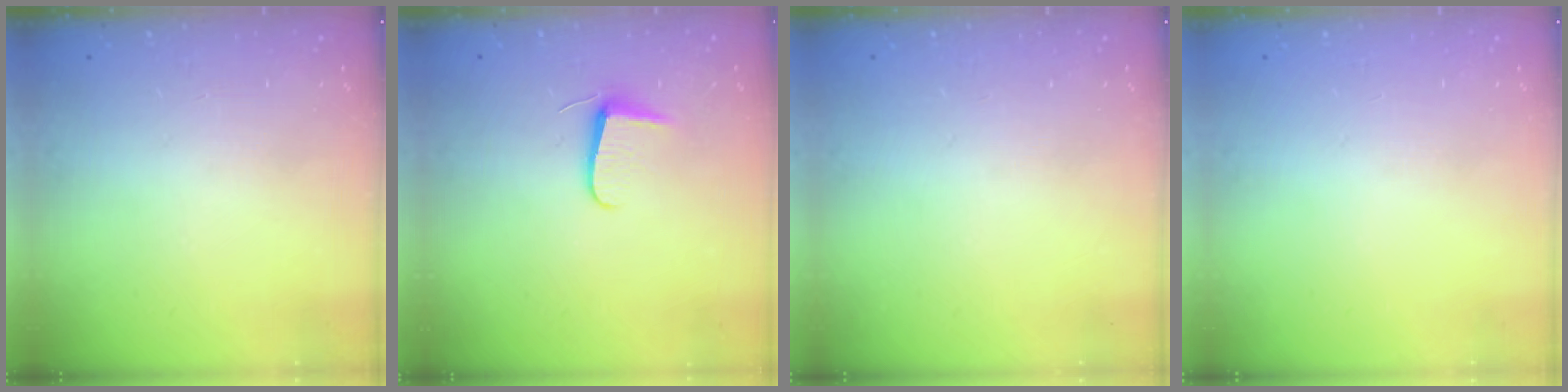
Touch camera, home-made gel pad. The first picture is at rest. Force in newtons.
{"total": 6.2, "press": 6.1, "slide": 0.7}
{"total": 0.0}
{"total": 0.0}